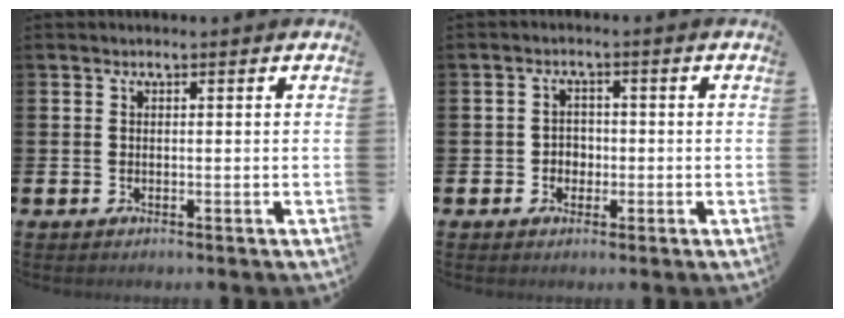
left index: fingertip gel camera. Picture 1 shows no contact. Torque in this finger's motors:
{"motor_torque": [-0.03, 0.10, 0.01, 0.00]}